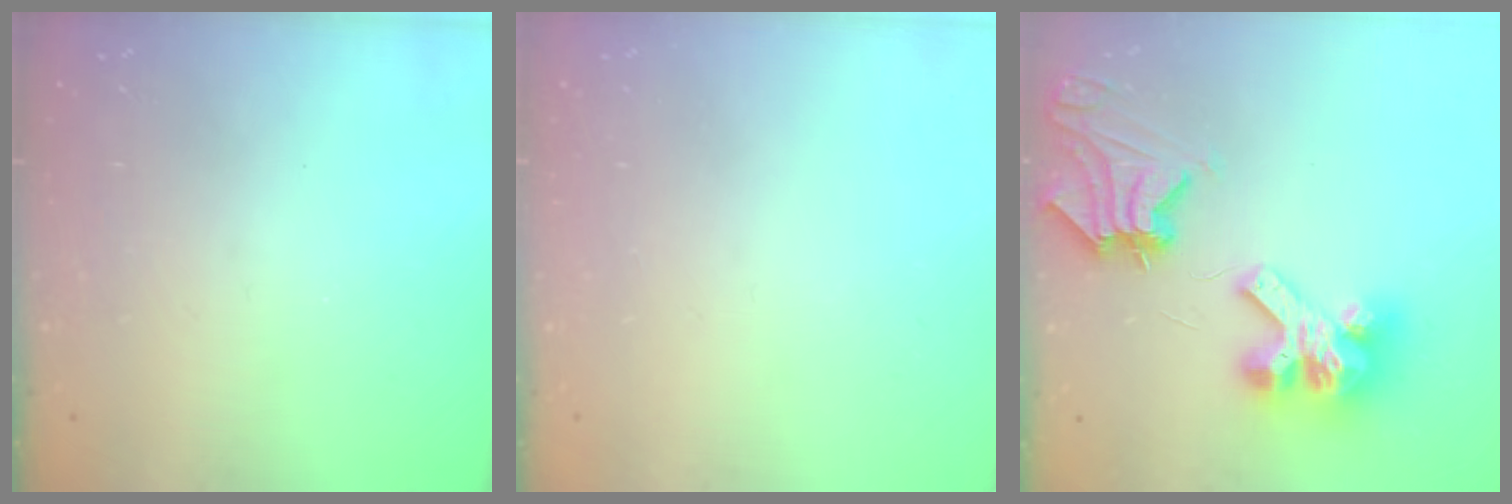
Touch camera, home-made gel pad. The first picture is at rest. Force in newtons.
{"total": 0.0}
{"total": 12.4, "press": 12.3, "slide": 1.4}